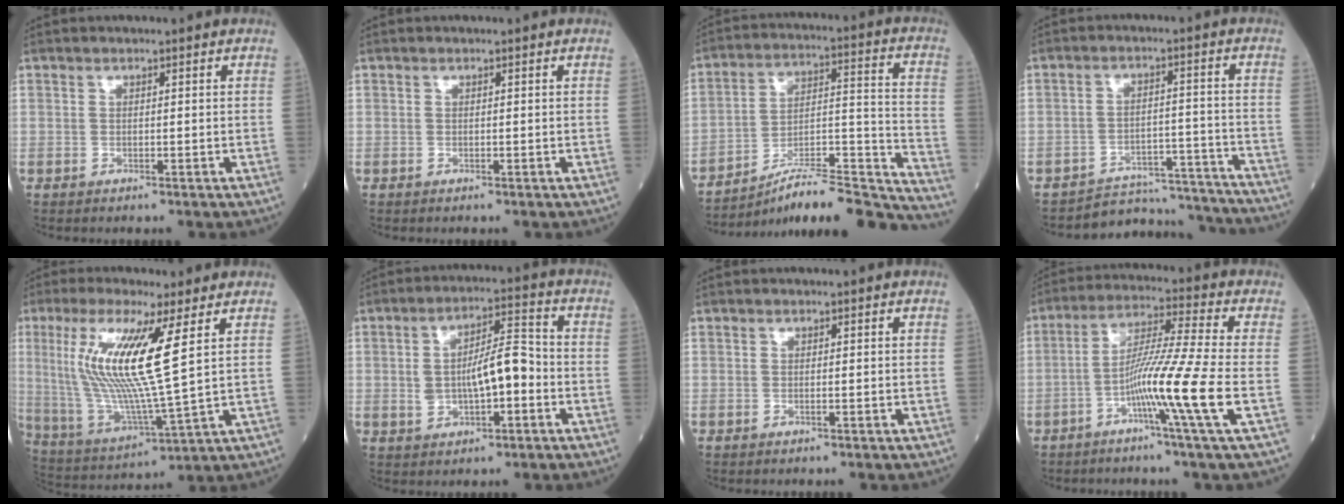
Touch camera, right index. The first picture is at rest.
{"total": 0.0}
{"total": 21.6, "force": [-20.2, 0.1, 7.8], "torque": [-0.086, 0.025, -0.306]}
{"total": 12.9, "force": [-12.8, 1.8, -0.1], "torque": [0.019, 0.037, -0.171]}
{"total": 15.3, "force": [4.3, 0.4, 14.7], "torque": [-0.317, -0.015, 0.083]}
{"total": 8.6, "force": [-0.8, 3.0, 8.1], "torque": [-0.147, 0.025, -0.007]}
{"total": 0.0}
{"total": 11.2, "force": [-3.8, -2.6, 10.2], "torque": [-0.187, -0.008, -0.077]}